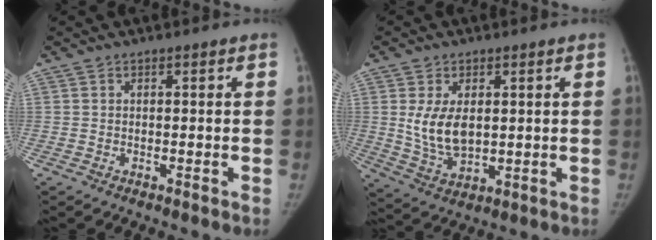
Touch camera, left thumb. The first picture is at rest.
{"total": 8.6, "force": [1.3, 5.1, 6.8], "torque": [-0.118, -0.014, 0.038]}